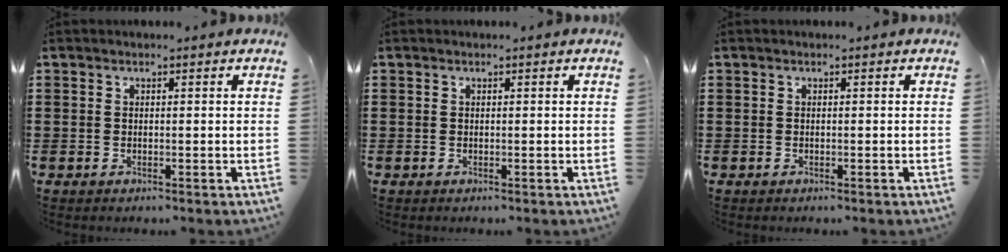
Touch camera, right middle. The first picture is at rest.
{"total": 0.0}
{"total": 0.0}